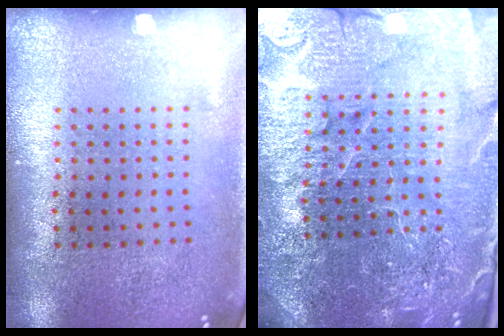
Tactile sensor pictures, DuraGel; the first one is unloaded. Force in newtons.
{"total": 5.7, "press": 5.2, "slide": 2.4}